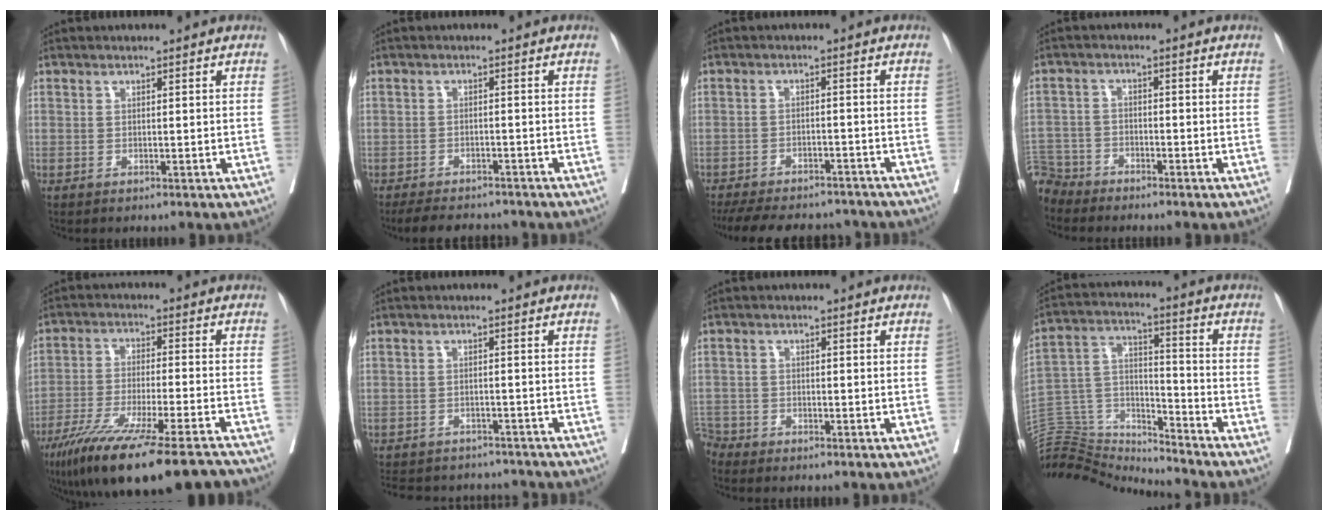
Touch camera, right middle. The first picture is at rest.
{"total": 7.9, "force": [-7.1, 2.4, 2.6], "torque": [-0.032, -0.006, -0.099]}
{"total": 17.7, "force": [-15.6, 5.1, 6.6], "torque": [-0.162, -0.014, -0.211]}
{"total": 6.0, "force": [-5.6, 2.2, -0.8], "torque": [0.018, 0.002, -0.111]}
{"total": 21.8, "force": [-17.4, 1.1, 13.0], "torque": [-0.185, -0.045, -0.275]}
{"total": 13.9, "force": [-12.6, 4.4, 3.8], "torque": [-0.087, 0.006, -0.160]}
{"total": 3.1, "force": [-2.9, 0.9, -0.5], "torque": [0.010, -0.004, -0.058]}
{"total": 14.7, "force": [-14.5, 2.6, 0.6], "torque": [-0.015, 0.067, -0.257]}